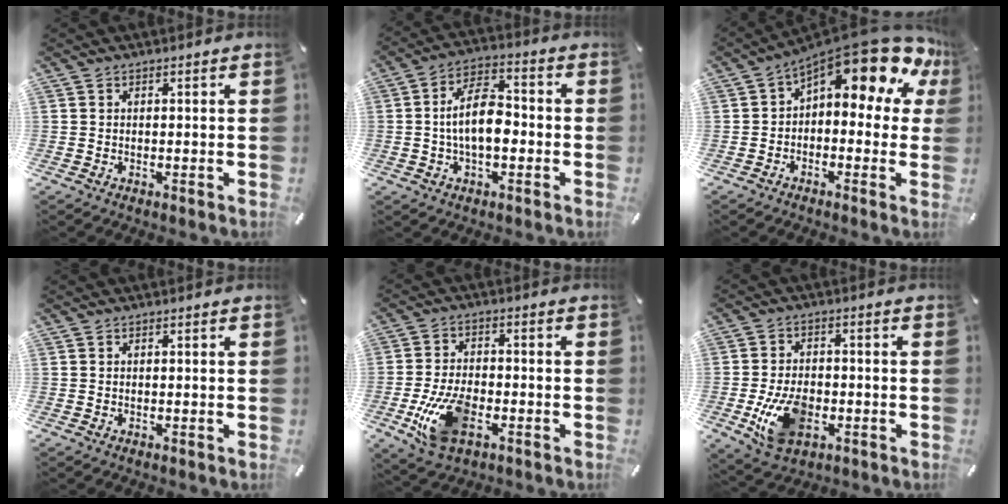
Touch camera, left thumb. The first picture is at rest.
{"total": 11.3, "force": [-1.3, 6.1, 9.4], "torque": [-0.168, 0.008, -0.025]}
{"total": 16.5, "force": [9.7, 5.9, 12.0], "torque": [-0.179, -0.079, 0.162]}
{"total": 0.0}
{"total": 12.0, "force": [-4.0, 7.1, 8.8], "torque": [-0.176, 0.005, -0.070]}
{"total": 11.2, "force": [-3.0, 7.5, 7.9], "torque": [-0.144, -0.001, -0.053]}